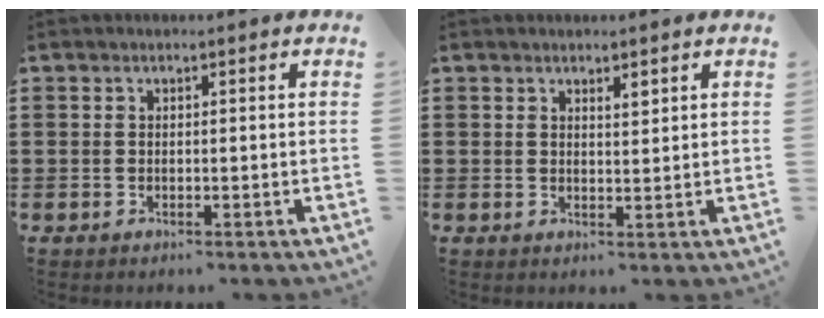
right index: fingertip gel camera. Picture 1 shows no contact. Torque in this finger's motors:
{"motor_torque": [-0.15, -0.09, 0.09, 0.00]}